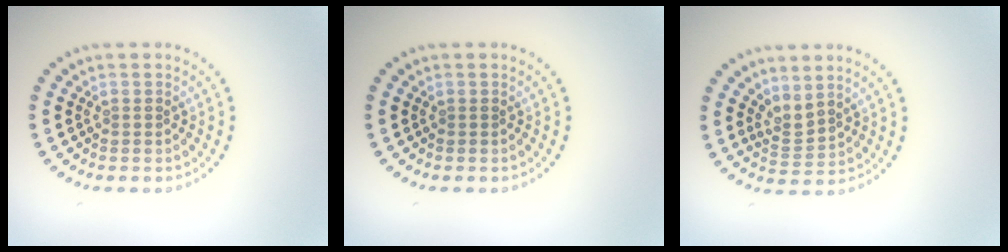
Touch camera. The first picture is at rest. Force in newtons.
{"total": 0.0}
{"total": 2.1, "press": 1.4, "slide": 1.6}